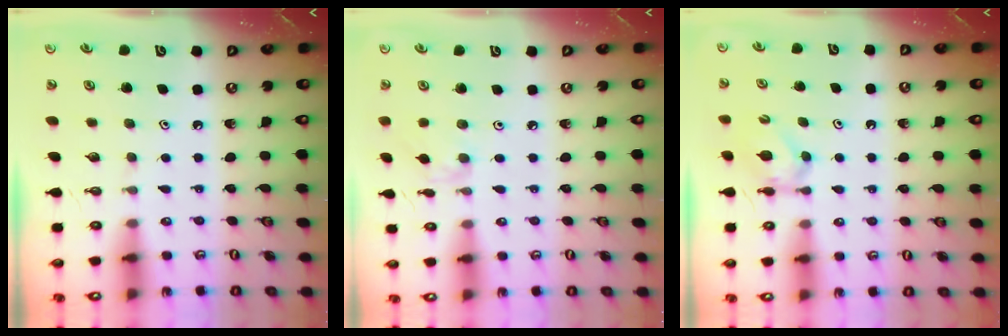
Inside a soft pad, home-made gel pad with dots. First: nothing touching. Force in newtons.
{"total": 1.4, "press": 1.4, "slide": 0.4}
{"total": 4.8, "press": 4.7, "slide": 0.8}